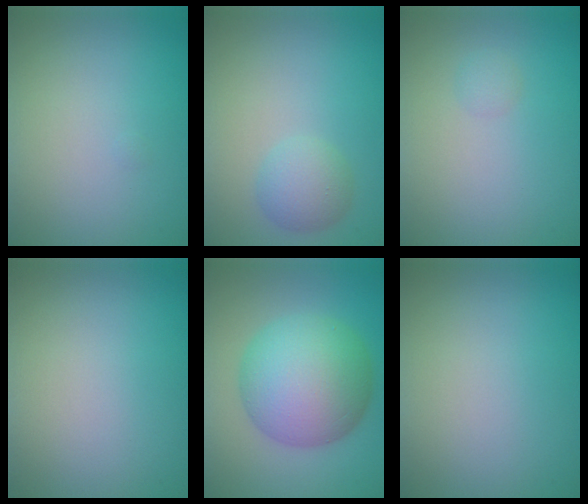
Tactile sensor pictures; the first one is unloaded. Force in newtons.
{"total": 2.6, "press": 2.6, "slide": 0.1}
{"total": 0.8, "press": 0.8, "slide": 0.1}
{"total": 0.0}
{"total": 10.2, "press": 10.2, "slide": 0.1}
{"total": 0.0}